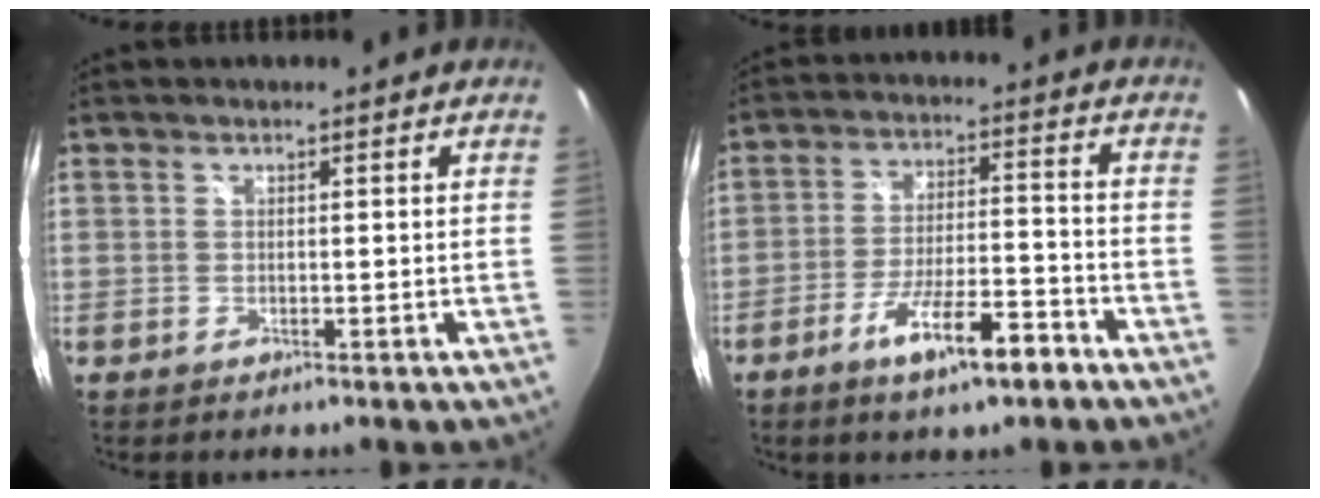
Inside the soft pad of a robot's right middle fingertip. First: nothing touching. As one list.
[{"total": 10.5, "force": [-6.6, 2.1, 7.9], "torque": [-0.150, -0.007, -0.107]}]